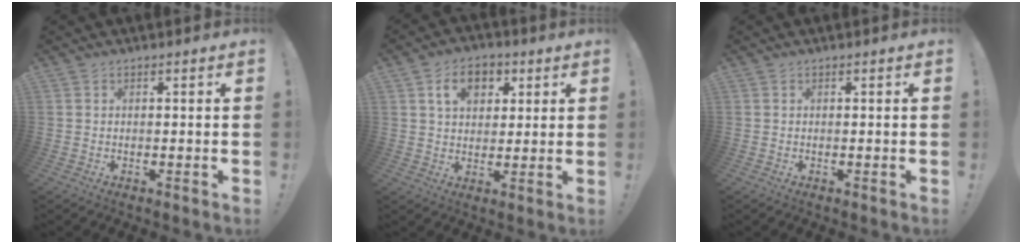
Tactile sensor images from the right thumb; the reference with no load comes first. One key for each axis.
{"total": 9.6, "fx": 3.7, "fy": 7.0, "fz": 5.4, "tx": -0.078, "ty": 0.002, "tz": 0.069}
{"total": 0.0}